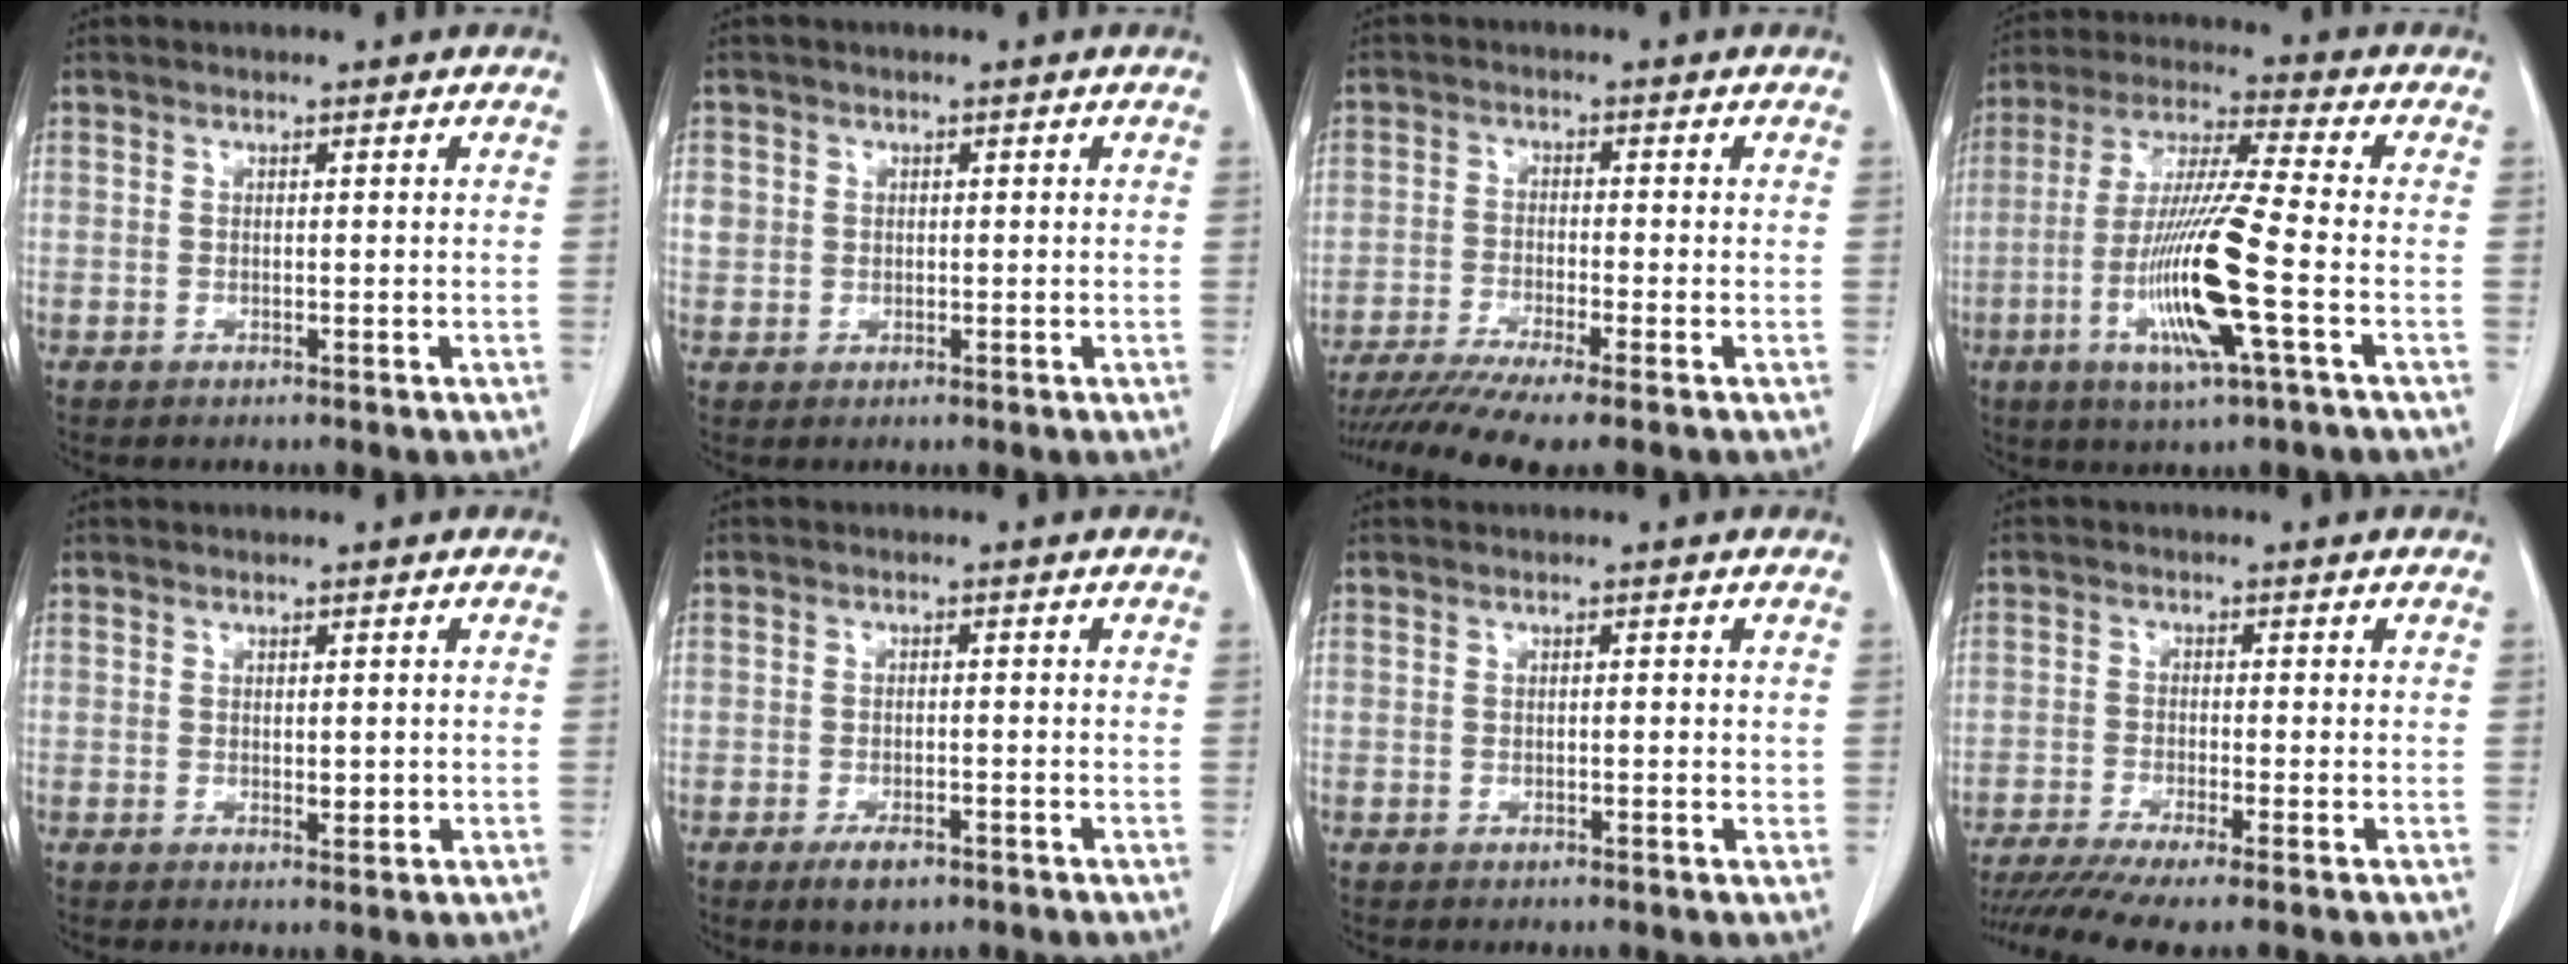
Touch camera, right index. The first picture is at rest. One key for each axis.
{"total": 2.7, "fx": 0.5, "fy": 2.6, "fz": 0.8, "tx": -0.012, "ty": 0.007, "tz": 0.015}
{"total": 10.1, "fx": -8.1, "fy": -0.7, "fz": 6.0, "tx": -0.095, "ty": -0.019, "tz": -0.130}
{"total": 14.7, "fx": -4.2, "fy": 0.0, "fz": 14.0, "tx": -0.287, "ty": -0.018, "tz": -0.083}
{"total": 1.8, "fx": 0.0, "fy": 0.8, "fz": 1.5, "tx": -0.022, "ty": -0.004, "tz": 0.005}
{"total": 3.6, "fx": -2.3, "fy": 1.5, "fz": 2.3, "tx": -0.041, "ty": -0.002, "tz": -0.032}
{"total": 1.3, "fx": 0.1, "fy": 0.5, "fz": 1.2, "tx": -0.019, "ty": -0.001, "tz": 0.001}
{"total": 8.9, "fx": -7.0, "fy": -0.3, "fz": 5.4, "tx": -0.088, "ty": -0.015, "tz": -0.114}